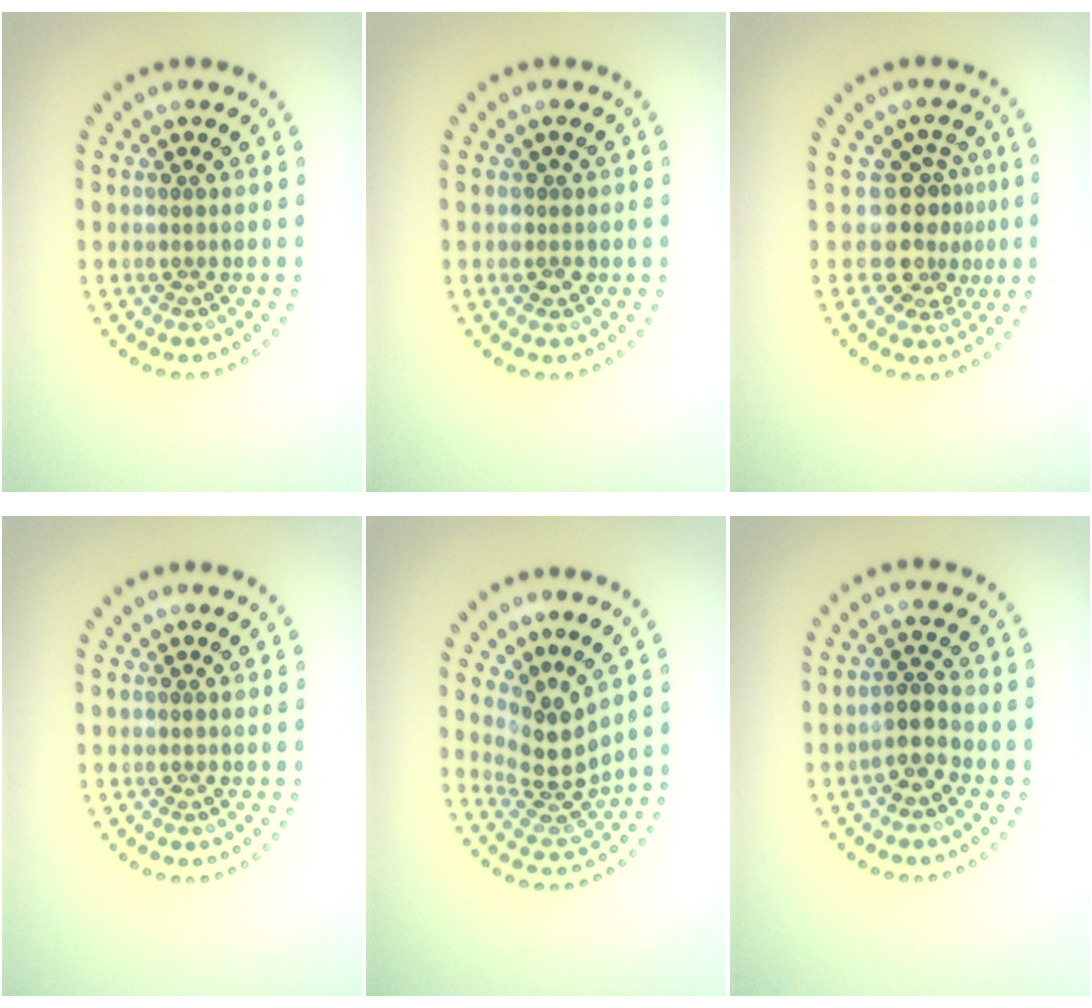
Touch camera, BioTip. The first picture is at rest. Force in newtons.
{"total": 1.2, "press": 1.1, "slide": 0.6}
{"total": 3.8, "press": 2.8, "slide": 2.6}
{"total": 0.0}
{"total": 3.8, "press": 2.7, "slide": 2.6}
{"total": 2.4, "press": 2.0, "slide": 1.3}